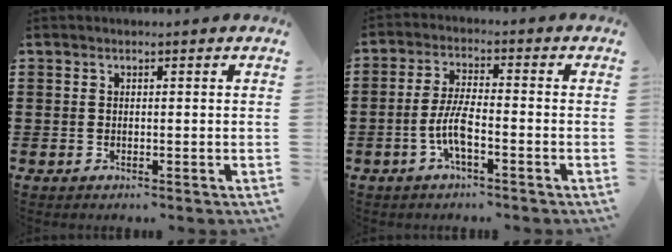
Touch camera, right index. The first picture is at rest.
{"total": 5.7, "force": [-2.2, 1.3, 5.1], "torque": [-0.120, -0.009, -0.050]}